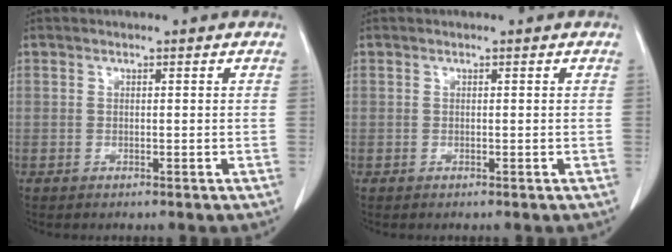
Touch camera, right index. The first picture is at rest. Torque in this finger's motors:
{"motor_torque": [0.00, 0.00, 0.00, 0.00]}